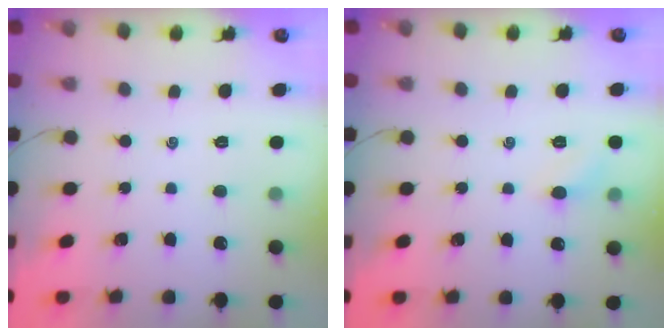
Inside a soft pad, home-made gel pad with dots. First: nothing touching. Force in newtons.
{"total": 4.2, "press": 3.9, "slide": 1.3}